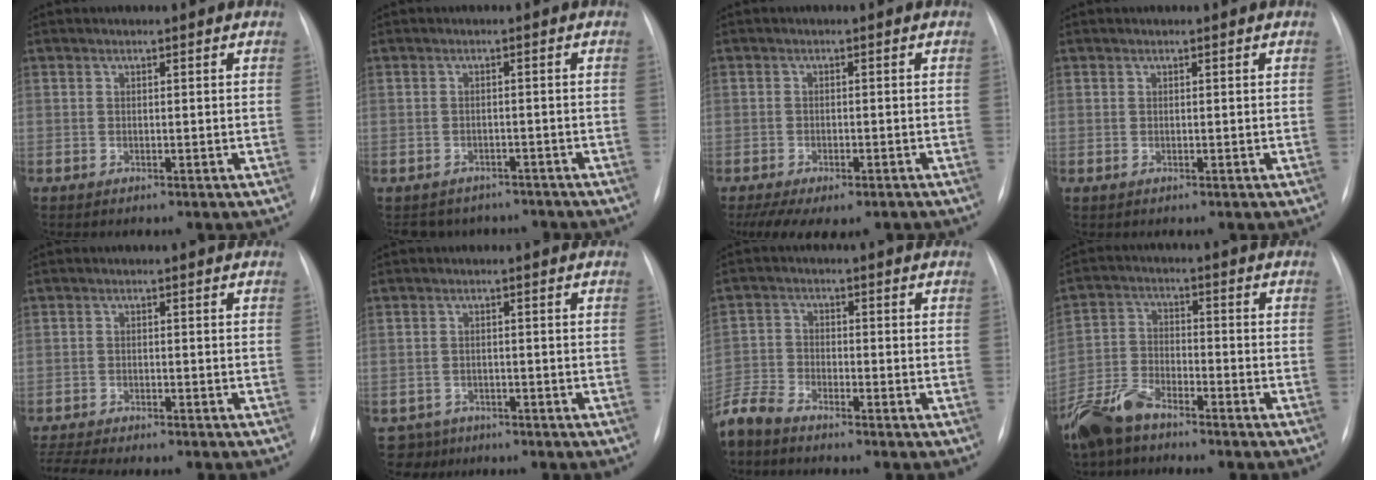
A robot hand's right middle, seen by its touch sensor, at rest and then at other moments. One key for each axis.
{"total": 7.7, "fx": -6.8, "fy": 3.6, "fz": 0.6, "tx": -0.009, "ty": 0.009, "tz": -0.077}
{"total": 9.8, "fx": -6.9, "fy": 4.4, "fz": 5.4, "tx": -0.093, "ty": -0.005, "tz": -0.094}
{"total": 0.0}
{"total": 8.3, "fx": -7.5, "fy": 0.7, "fz": 3.3, "tx": -0.057, "ty": -0.005, "tz": -0.112}
{"total": 3.6, "fx": -2.8, "fy": 2.1, "fz": -1.0, "tx": 0.015, "ty": 0.000, "tz": -0.048}
{"total": 6.0, "fx": -5.7, "fy": 1.2, "fz": 1.8, "tx": -0.039, "ty": -0.016, "tz": -0.115}
{"total": 7.8, "fx": -6.6, "fy": 2.3, "fz": 3.4, "tx": -0.081, "ty": -0.015, "tz": -0.129}